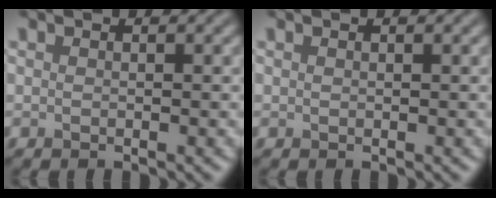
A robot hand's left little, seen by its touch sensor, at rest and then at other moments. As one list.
[{"total": 0.0}]